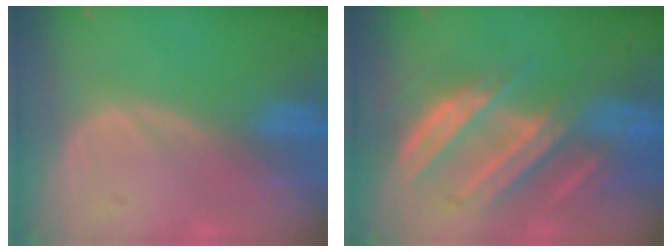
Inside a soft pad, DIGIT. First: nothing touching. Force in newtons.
{"total": 9.1, "press": 8.3, "slide": 3.8}